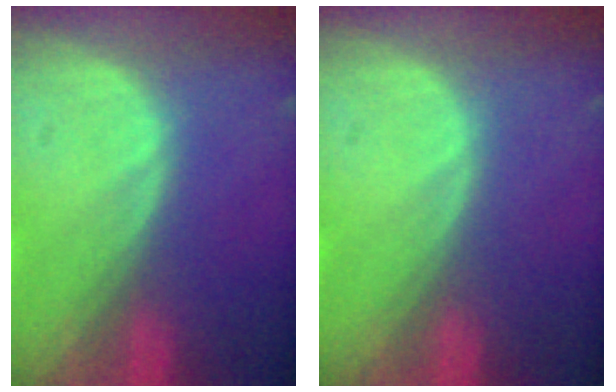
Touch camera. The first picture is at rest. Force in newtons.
{"total": 0.0}